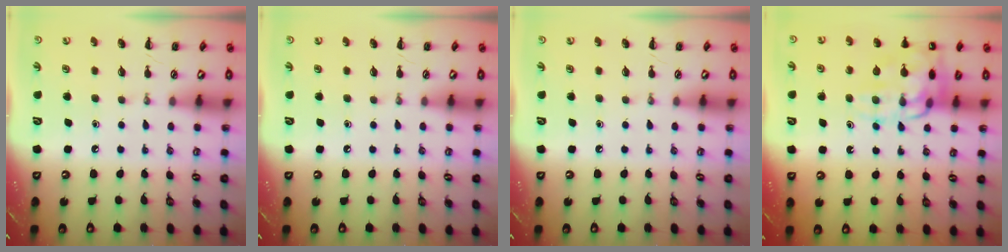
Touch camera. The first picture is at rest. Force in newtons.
{"total": 0.0}
{"total": 0.0}
{"total": 14.4, "press": 14.3, "slide": 1.6}